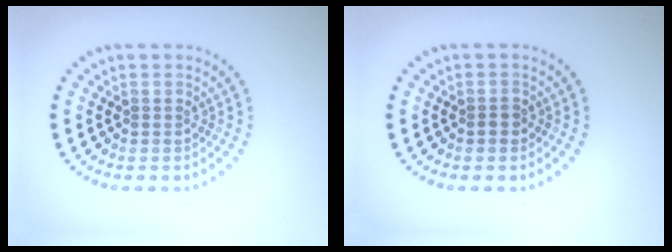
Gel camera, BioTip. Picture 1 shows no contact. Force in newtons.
{"total": 0.8, "press": 0.7, "slide": 0.4}